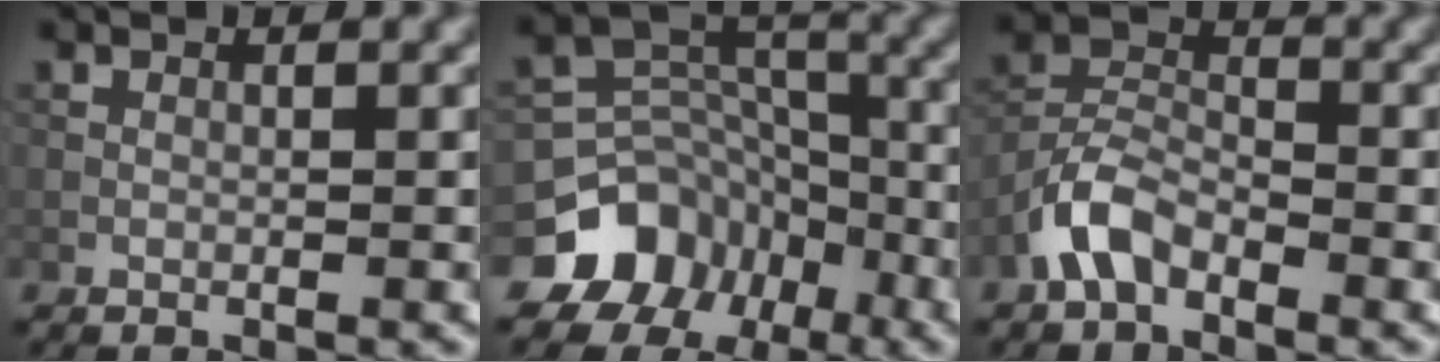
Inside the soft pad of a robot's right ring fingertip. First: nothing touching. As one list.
[{"total": 10.8, "force": [-6.8, 8.1, 2.0], "torque": [-0.036, 0.008, -0.122]}, {"total": 4.1, "force": [-2.8, 2.1, 2.2], "torque": [-0.041, 0.011, -0.065]}]